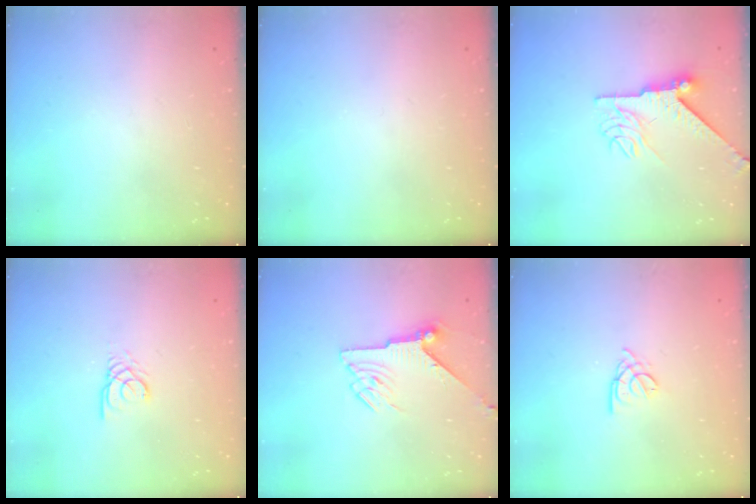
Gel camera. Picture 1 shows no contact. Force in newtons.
{"total": 0.0}
{"total": 8.3, "press": 8.2, "slide": 0.9}
{"total": 2.6, "press": 2.6, "slide": 0.1}
{"total": 6.9, "press": 6.8, "slide": 0.8}
{"total": 2.8, "press": 2.7, "slide": 0.5}